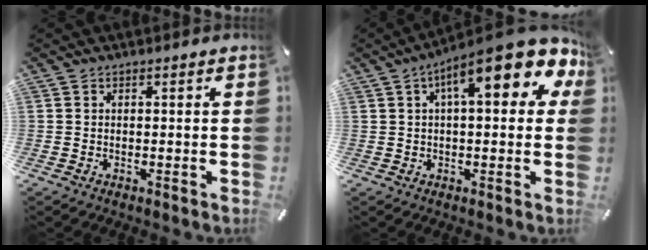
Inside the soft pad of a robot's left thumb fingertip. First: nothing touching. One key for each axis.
{"total": 15.7, "fx": 6.7, "fy": 5.3, "fz": 13.1, "tx": -0.197, "ty": -0.022, "tz": 0.104}